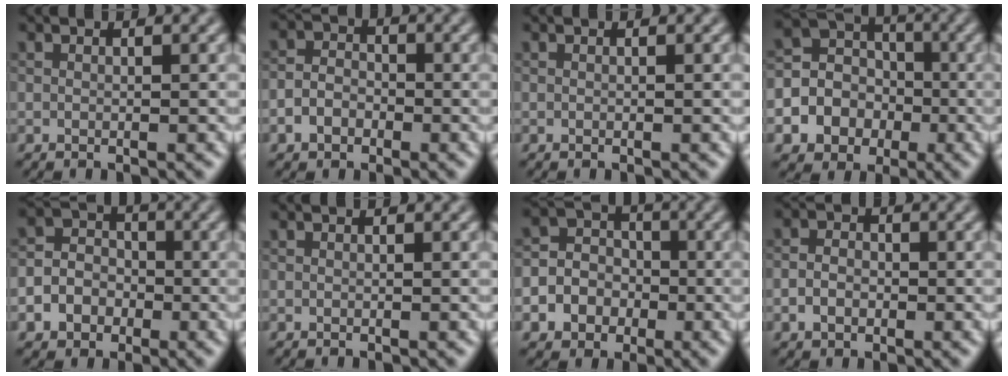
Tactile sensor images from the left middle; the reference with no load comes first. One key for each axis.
{"total": 2.6, "fx": -1.2, "fy": 2.0, "fz": 1.2, "tx": -0.014, "ty": 0.004, "tz": -0.029}
{"total": 0.0}
{"total": 7.1, "fx": -2.4, "fy": 6.3, "fz": 2.4, "tx": -0.039, "ty": 0.003, "tz": -0.061}
{"total": 4.9, "fx": -1.8, "fy": 4.2, "fz": 1.7, "tx": -0.007, "ty": -0.001, "tz": -0.045}
{"total": 0.0}
{"total": 6.4, "fx": -2.4, "fy": 5.7, "fz": 1.7, "tx": -0.020, "ty": 0.002, "tz": -0.059}
{"total": 2.1, "fx": -0.6, "fy": 1.7, "fz": 1.2, "tx": -0.021, "ty": 0.000, "tz": -0.018}